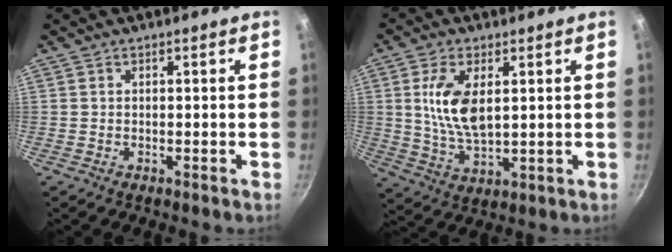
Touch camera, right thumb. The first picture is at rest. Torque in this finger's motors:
{"motor_torque": [1.67, 1.48, 1.56, -0.13, 0.16]}